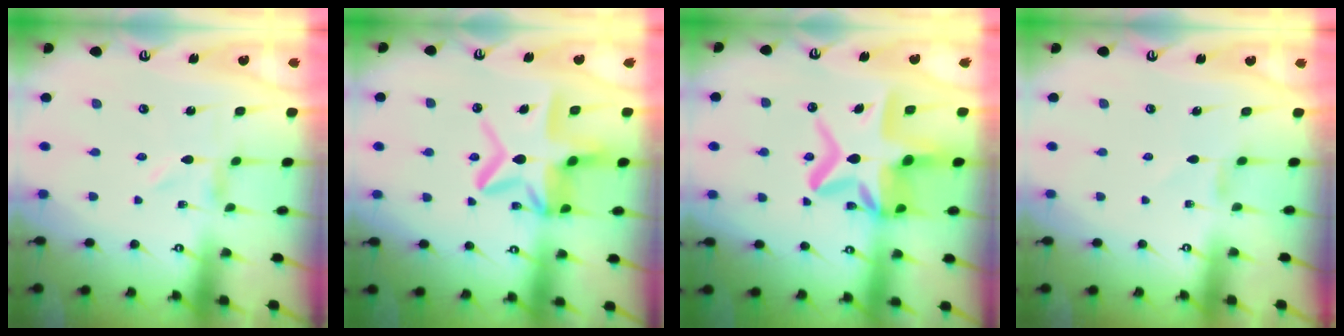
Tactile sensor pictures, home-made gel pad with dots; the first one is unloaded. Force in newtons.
{"total": 14.9, "press": 14.9, "slide": 1.4}
{"total": 18.4, "press": 18.3, "slide": 1.9}
{"total": 2.6, "press": 2.6, "slide": 0.3}